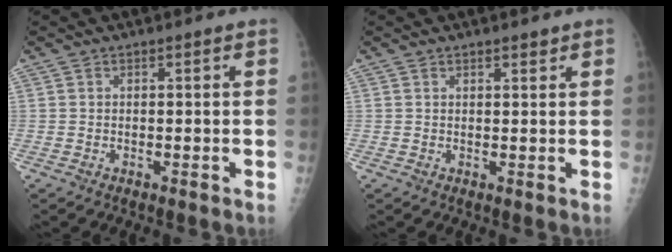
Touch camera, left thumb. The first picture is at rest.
{"total": 1.4, "force": [1.1, 0.5, 0.7], "torque": [-0.007, -0.007, 0.017]}